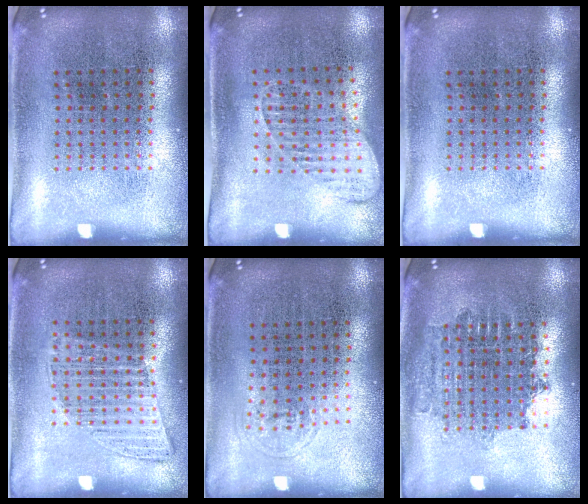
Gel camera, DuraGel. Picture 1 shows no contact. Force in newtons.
{"total": 1.4, "press": 1.2, "slide": 0.9}
{"total": 0.0}
{"total": 1.0, "press": 1.0, "slide": 0.3}
{"total": 0.5, "press": 0.5, "slide": 0.2}
{"total": 1.7, "press": 1.4, "slide": 1.0}